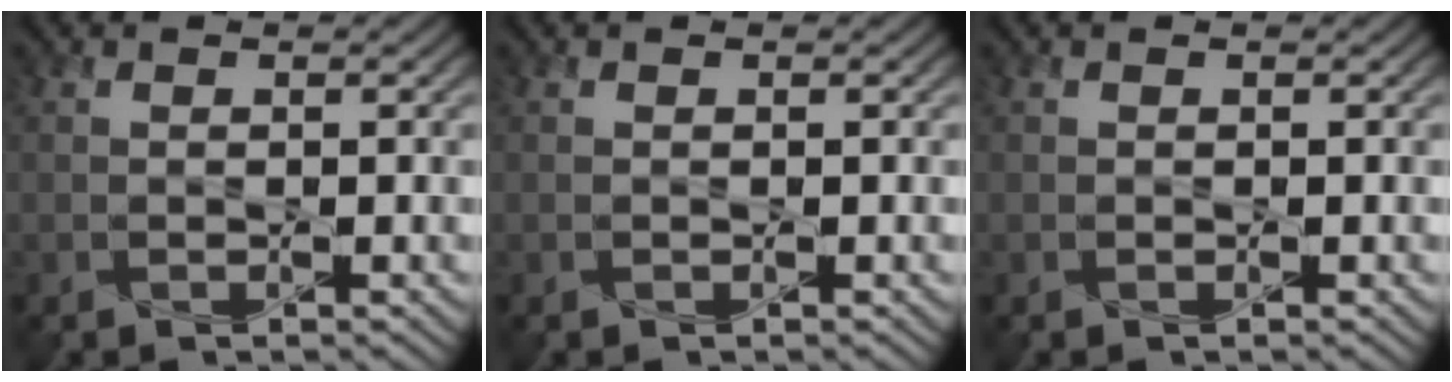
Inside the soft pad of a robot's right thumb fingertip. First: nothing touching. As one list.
[{"total": 0.0}, {"total": 0.0}]